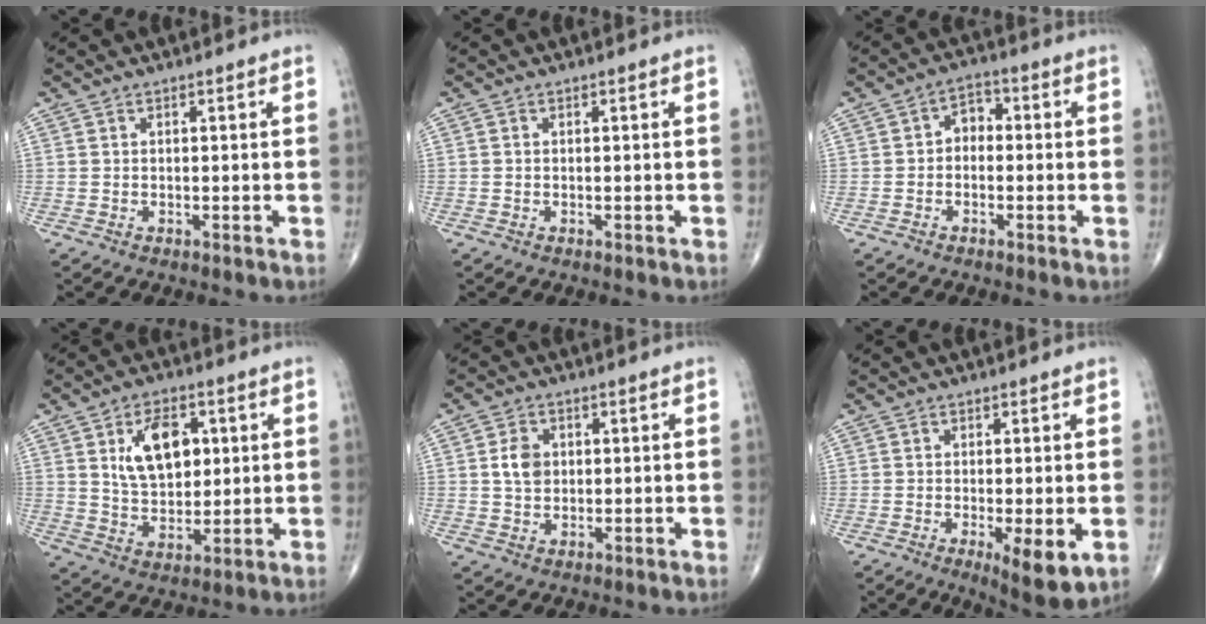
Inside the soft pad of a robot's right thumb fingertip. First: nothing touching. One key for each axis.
{"total": 0.0}
{"total": 3.9, "fx": -0.4, "fy": 2.9, "fz": 2.5, "tx": -0.020, "ty": 0.018, "tz": -0.019}
{"total": 11.4, "fx": 3.2, "fy": 6.9, "fz": 8.5, "tx": -0.116, "ty": -0.013, "tz": 0.063}
{"total": 4.5, "fx": 0.7, "fy": 3.4, "fz": 2.8, "tx": -0.040, "ty": -0.002, "tz": 0.011}
{"total": 7.6, "fx": -2.2, "fy": 2.0, "fz": 7.0, "tx": -0.103, "ty": -0.021, "tz": -0.031}